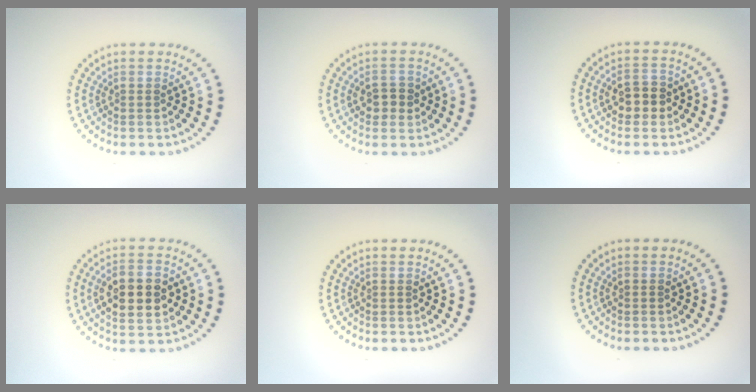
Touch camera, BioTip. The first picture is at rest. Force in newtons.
{"total": 2.2, "press": 2.2, "slide": 0.3}
{"total": 2.5, "press": 2.5, "slide": 0.2}
{"total": 5.2, "press": 5.2, "slide": 0.2}
{"total": 0.0}
{"total": 0.0}